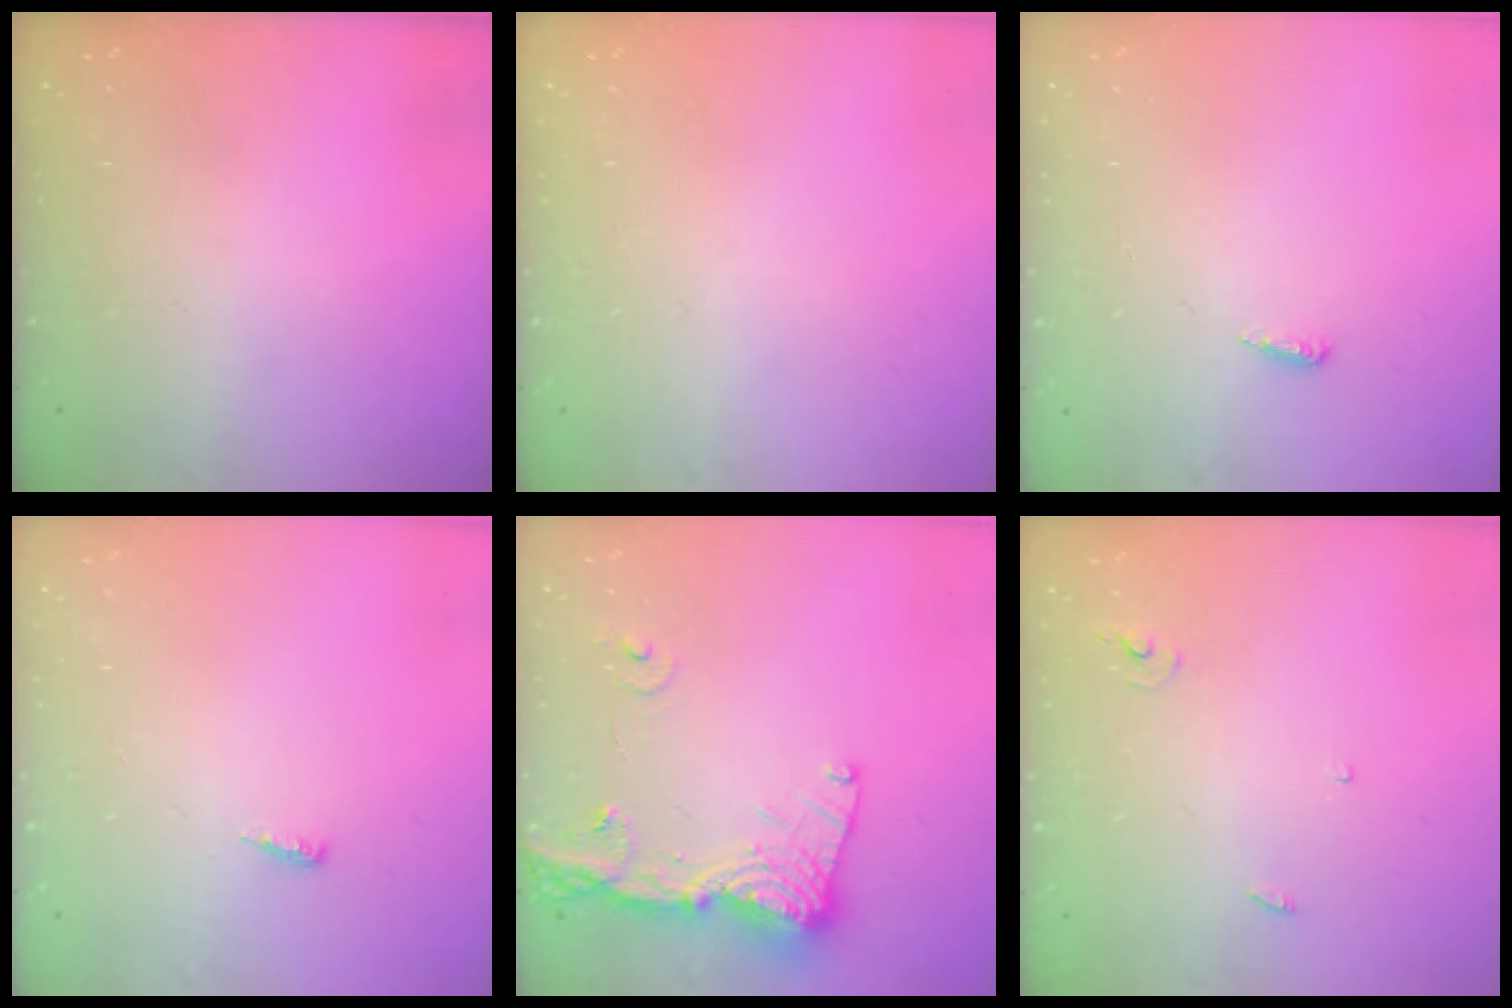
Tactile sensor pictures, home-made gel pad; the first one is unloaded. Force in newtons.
{"total": 0.0}
{"total": 4.1, "press": 4.0, "slide": 0.8}
{"total": 4.6, "press": 4.5, "slide": 0.9}
{"total": 16.5, "press": 16.4, "slide": 2.1}
{"total": 2.4, "press": 2.4, "slide": 0.1}